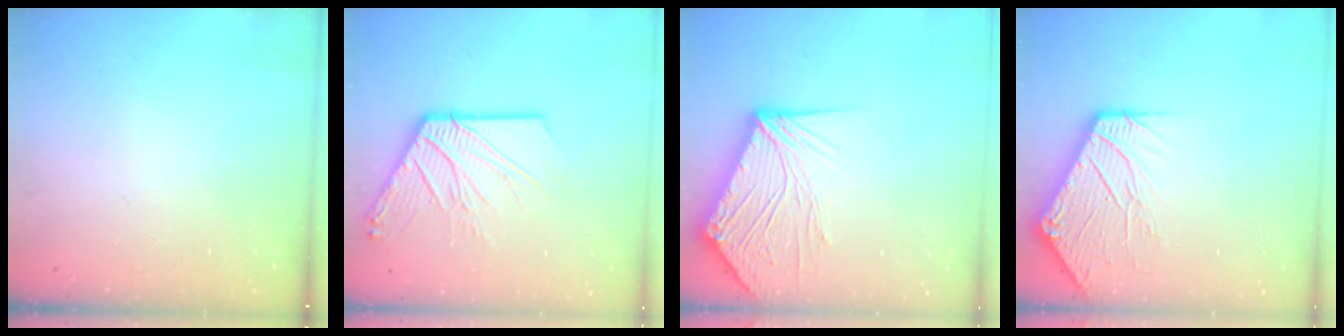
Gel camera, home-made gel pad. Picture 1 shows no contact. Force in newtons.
{"total": 14.3, "press": 14.1, "slide": 1.9}
{"total": 15.5, "press": 15.3, "slide": 2.2}
{"total": 11.6, "press": 11.6, "slide": 0.9}